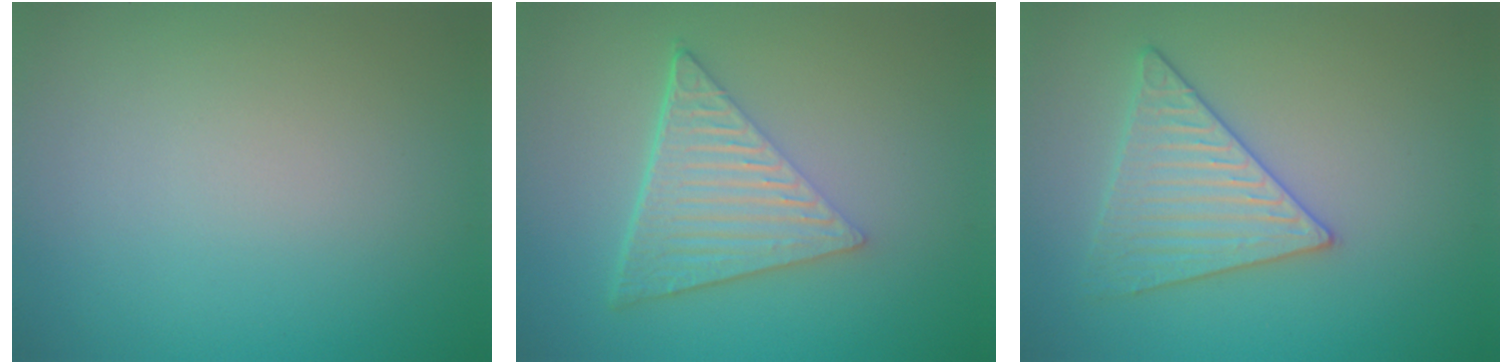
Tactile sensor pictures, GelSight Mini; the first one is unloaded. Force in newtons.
{"total": 6.6, "press": 4.3, "slide": 5.0}
{"total": 3.9, "press": 3.6, "slide": 1.3}